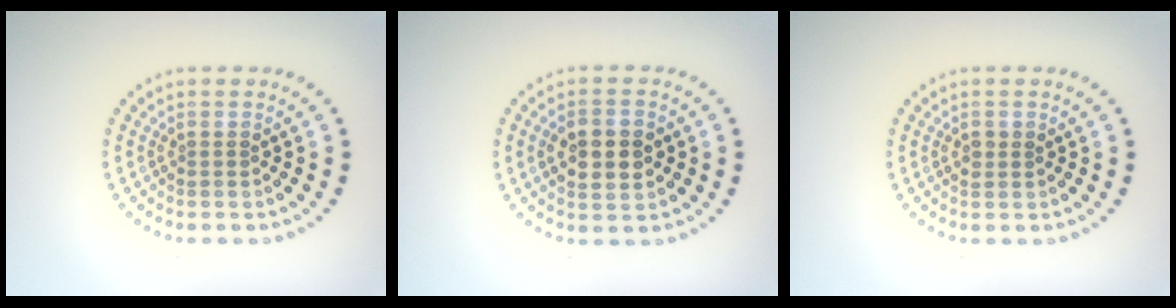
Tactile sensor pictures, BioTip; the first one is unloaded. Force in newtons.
{"total": 4.5, "press": 4.5, "slide": 0.1}
{"total": 1.0, "press": 1.0, "slide": 0.0}